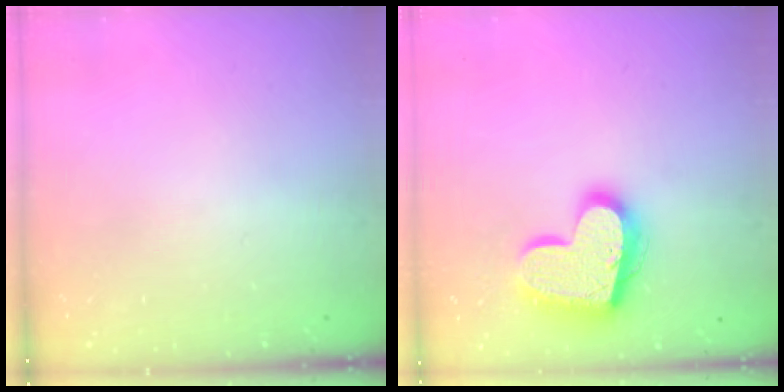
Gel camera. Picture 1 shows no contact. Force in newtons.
{"total": 19.0, "press": 18.9, "slide": 1.6}